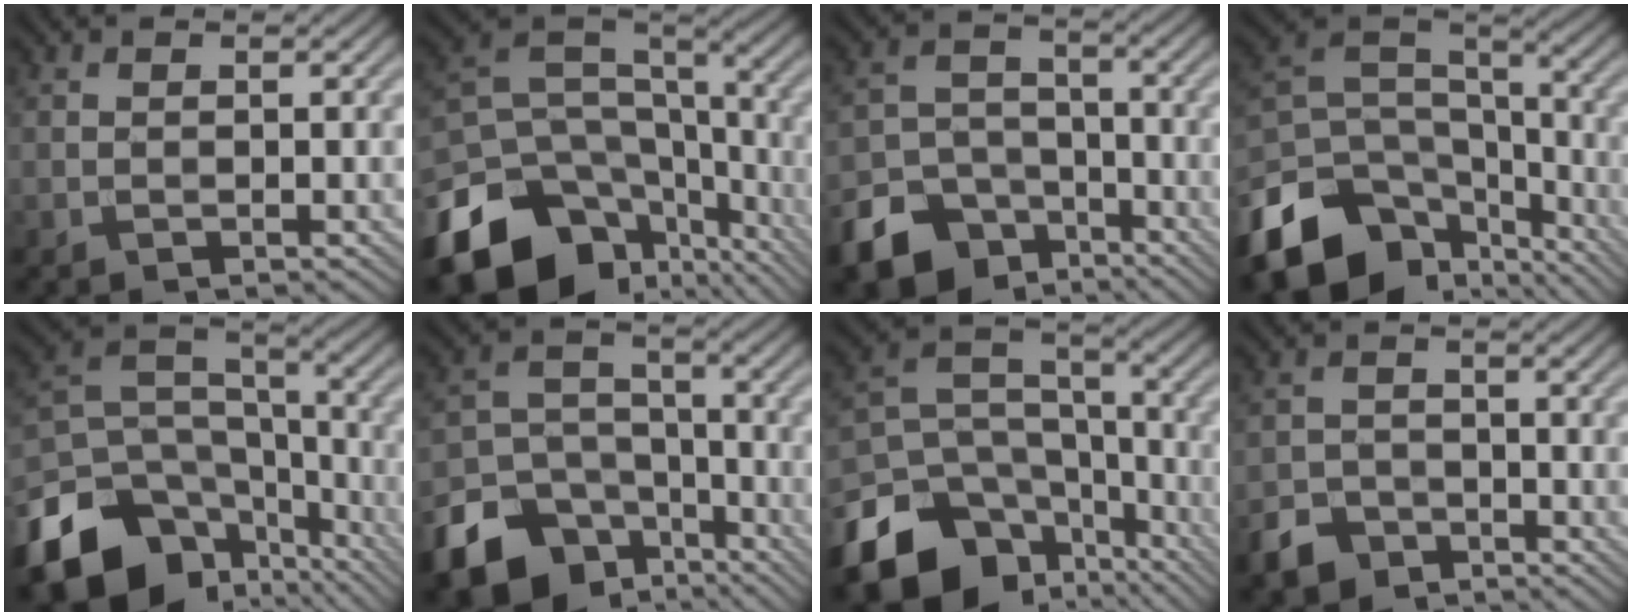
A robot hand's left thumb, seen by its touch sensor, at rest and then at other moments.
{"total": 17.3, "force": [-9.4, 11.8, 8.5], "torque": [-0.218, -0.039, -0.136]}
{"total": 11.1, "force": [-7.1, 7.3, 4.2], "torque": [-0.098, -0.026, -0.127]}
{"total": 15.5, "force": [-9.2, 9.5, 8.0], "torque": [-0.214, -0.032, -0.154]}
{"total": 16.7, "force": [-9.5, 11.2, 8.1], "torque": [-0.216, -0.042, -0.150]}
{"total": 14.0, "force": [-8.6, 9.5, 5.6], "torque": [-0.152, -0.037, -0.143]}
{"total": 15.8, "force": [-9.5, 10.4, 7.2], "torque": [-0.187, -0.034, -0.159]}
{"total": 4.7, "force": [-3.5, 2.8, 1.4], "torque": [-0.030, -0.001, -0.072]}